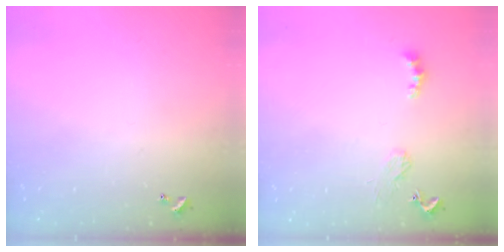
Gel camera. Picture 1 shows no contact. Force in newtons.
{"total": 2.4, "press": 2.3, "slide": 0.5}